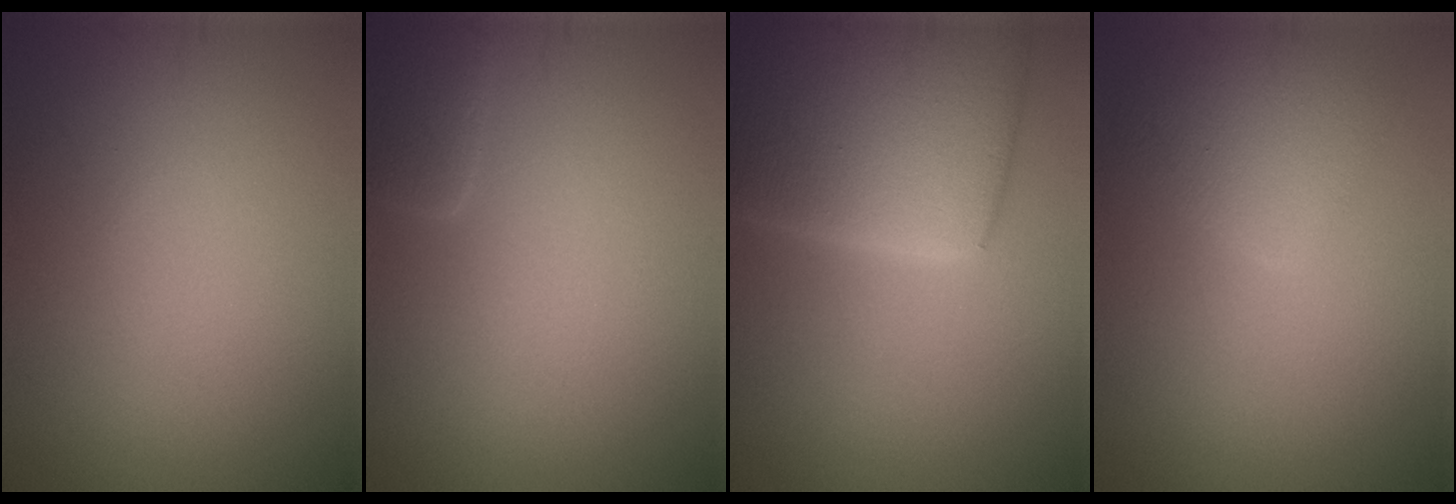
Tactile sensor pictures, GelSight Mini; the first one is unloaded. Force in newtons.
{"total": 1.9, "press": 1.9, "slide": 0.3}
{"total": 13.0, "press": 13.0, "slide": 0.8}
{"total": 3.4, "press": 3.4, "slide": 0.3}